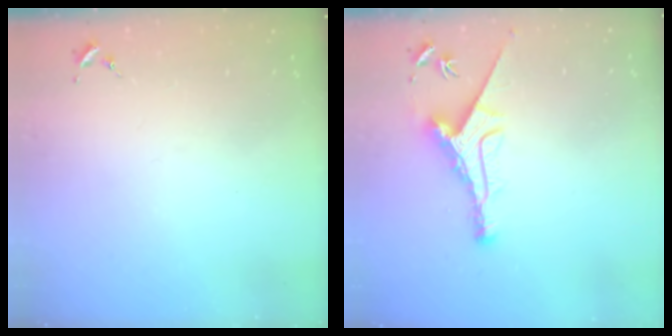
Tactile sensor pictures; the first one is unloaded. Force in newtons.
{"total": 9.6, "press": 9.6, "slide": 0.3}